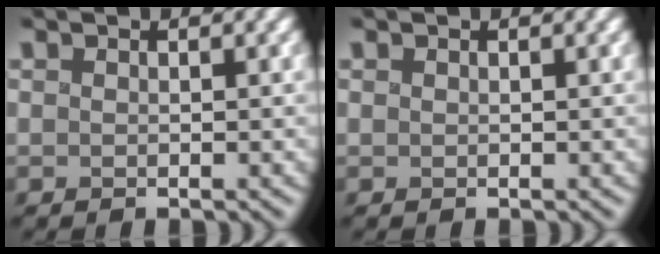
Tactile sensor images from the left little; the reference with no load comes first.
{"total": 0.0}